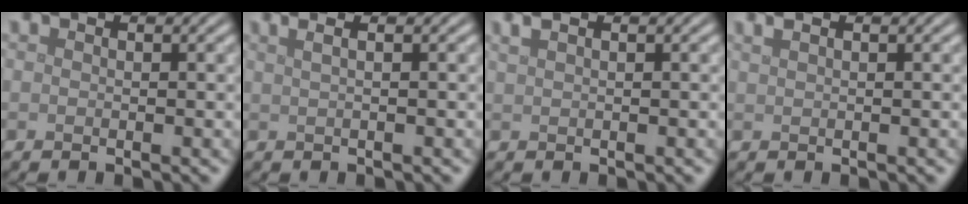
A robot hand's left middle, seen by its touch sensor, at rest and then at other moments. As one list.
[{"total": 4.3, "force": [2.2, 2.2, 3.0], "torque": [-0.024, 0.033, -0.002]}, {"total": 1.9, "force": [1.2, 0.7, 1.3], "torque": [-0.019, 0.004, 0.013]}, {"total": 1.9, "force": [1.2, 0.8, 1.2], "torque": [-0.016, 0.002, 0.009]}]